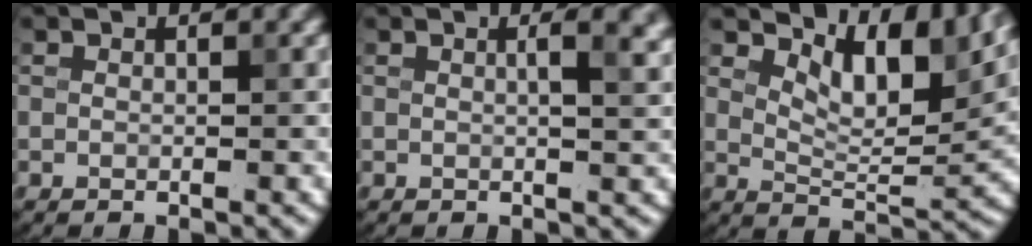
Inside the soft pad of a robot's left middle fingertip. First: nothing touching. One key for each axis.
{"total": 3.7, "fx": 1.0, "fy": 1.4, "fz": 3.2, "tx": -0.026, "ty": 0.012, "tz": 0.003}
{"total": 6.6, "fx": 4.0, "fy": 2.9, "fz": 4.4, "tx": -0.070, "ty": -0.009, "tz": 0.064}